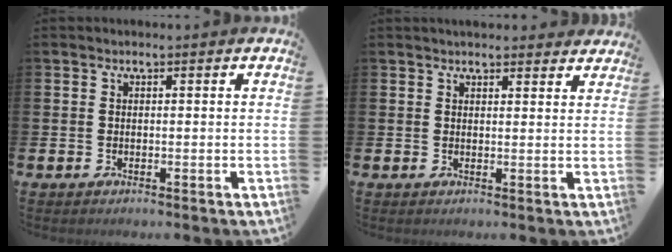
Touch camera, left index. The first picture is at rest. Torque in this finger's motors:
{"motor_torque": [-0.05, -1.69, -0.05, 0.11]}